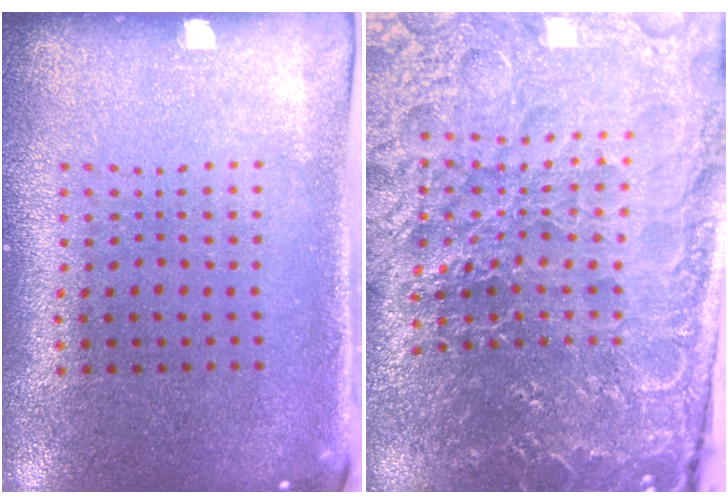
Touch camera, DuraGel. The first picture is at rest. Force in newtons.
{"total": 5.2, "press": 4.9, "slide": 1.7}